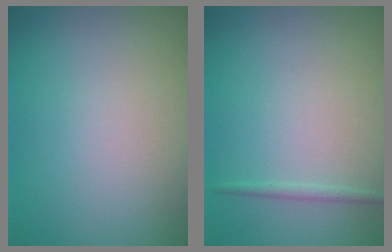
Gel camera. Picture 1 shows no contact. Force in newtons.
{"total": 0.8, "press": 0.8, "slide": 0.0}